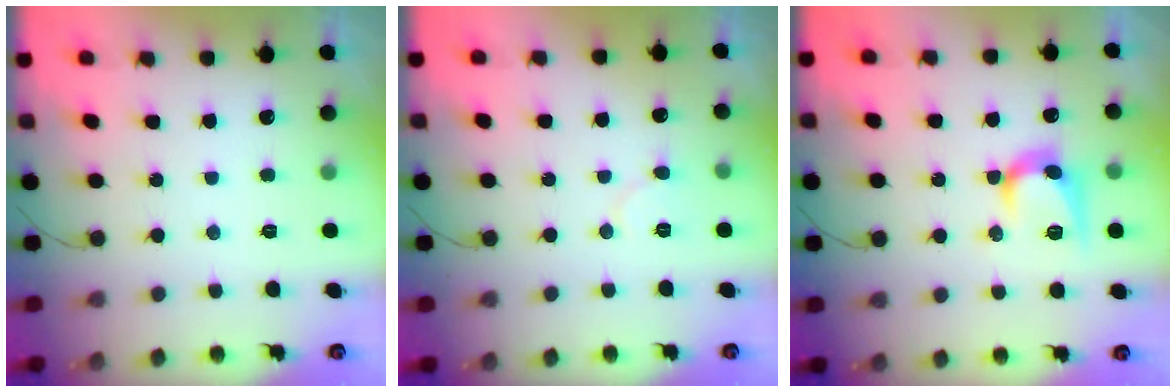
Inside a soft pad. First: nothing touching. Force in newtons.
{"total": 5.5, "press": 5.5, "slide": 0.5}
{"total": 10.7, "press": 10.7, "slide": 0.6}